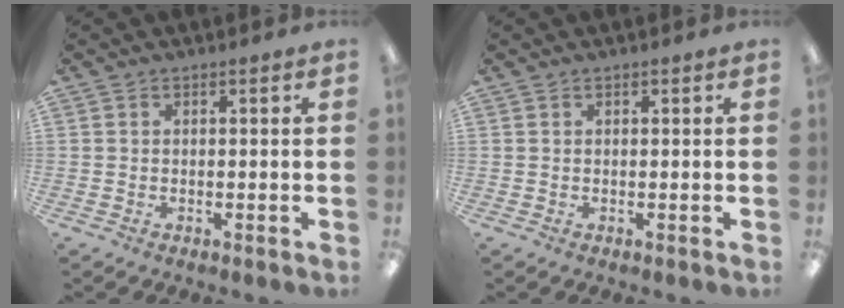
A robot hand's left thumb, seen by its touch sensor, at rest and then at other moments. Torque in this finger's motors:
{"motor_torque": [-0.06, 0.06, 0.02, -0.03, 0.00]}